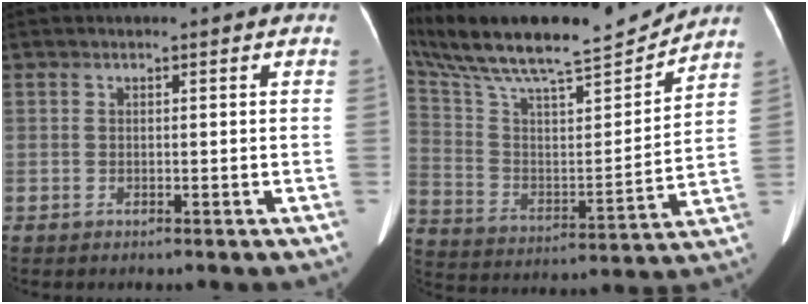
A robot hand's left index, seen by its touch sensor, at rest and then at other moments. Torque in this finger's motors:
{"motor_torque": [0.75, -1.39, 0.34, 0.14]}